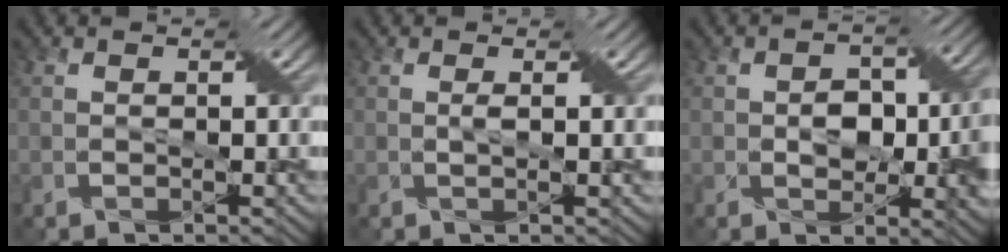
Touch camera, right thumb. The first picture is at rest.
{"total": 1.4, "force": [0.3, 0.1, 1.4], "torque": [-0.027, 0.004, 0.003]}
{"total": 7.5, "force": [-0.7, 4.6, 5.9], "torque": [-0.084, -0.010, -0.010]}